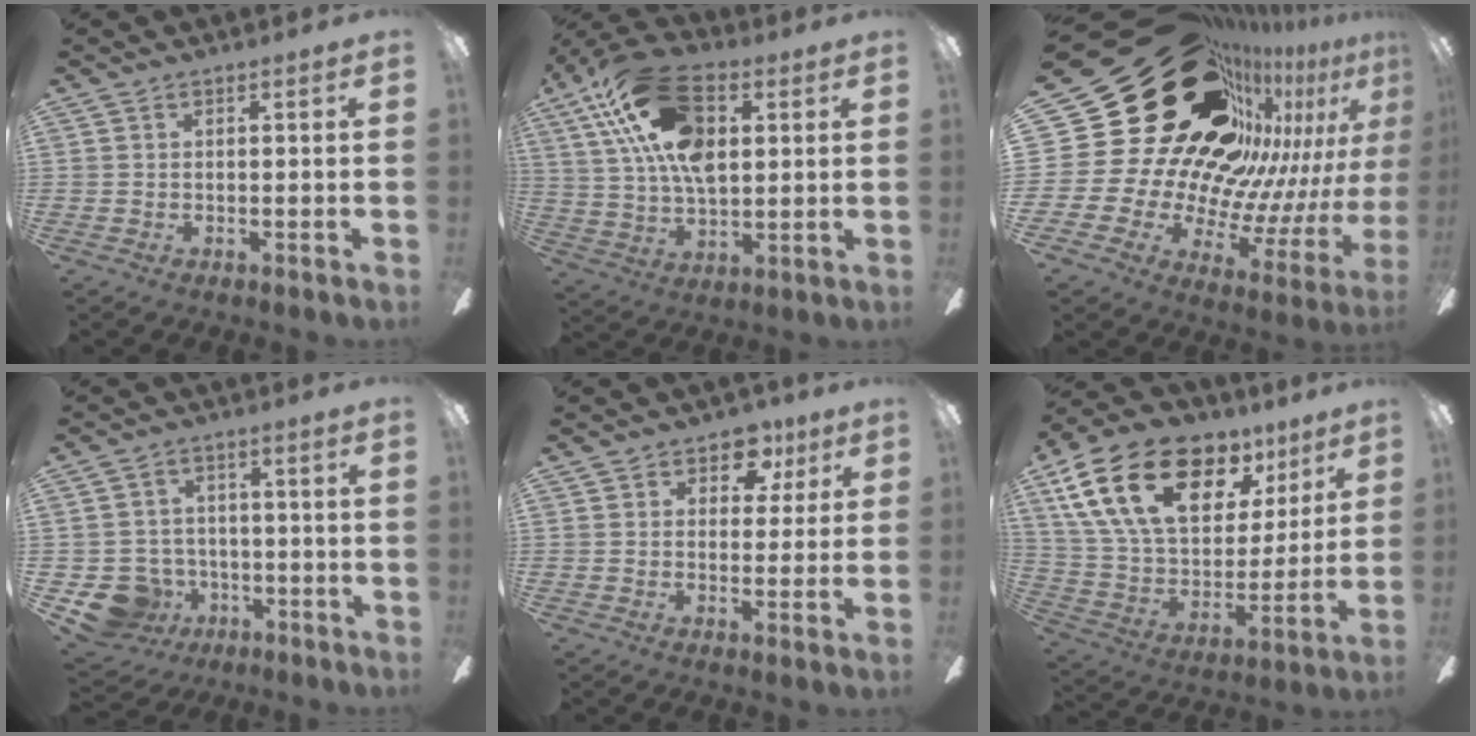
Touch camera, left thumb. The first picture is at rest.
{"total": 20.6, "force": [7.6, 11.9, 15.0], "torque": [-0.287, -0.005, 0.133]}
{"total": 37.5, "force": [20.5, 21.2, 23.2], "torque": [-0.351, -0.195, 0.441]}
{"total": 9.9, "force": [-4.5, 8.3, 3.0], "torque": [-0.085, 0.028, -0.076]}
{"total": 7.6, "force": [4.2, 5.1, 3.6], "torque": [-0.038, -0.011, 0.071]}
{"total": 25.2, "force": [12.6, 15.1, 15.8], "torque": [-0.286, -0.049, 0.229]}